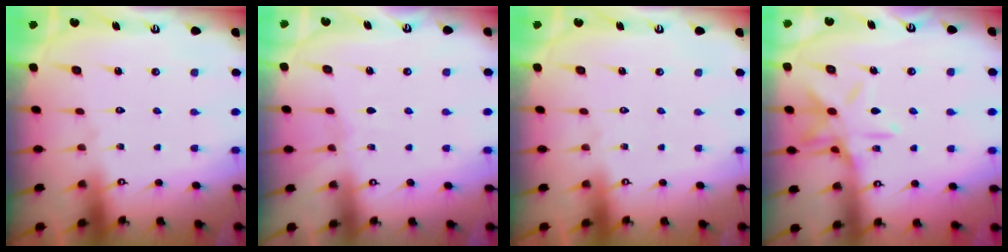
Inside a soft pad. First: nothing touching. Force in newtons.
{"total": 2.0, "press": 2.0, "slide": 0.3}
{"total": 0.0}
{"total": 11.8, "press": 11.7, "slide": 0.8}